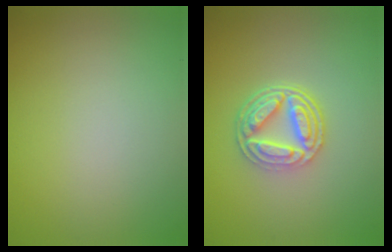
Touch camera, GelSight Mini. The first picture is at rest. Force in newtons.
{"total": 5.0, "press": 3.7, "slide": 3.3}